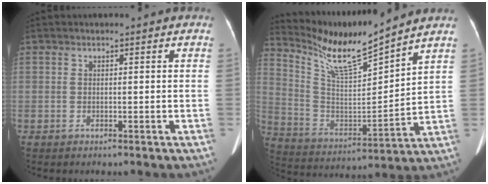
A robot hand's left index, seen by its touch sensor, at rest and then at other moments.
{"total": 12.4, "force": [11.5, -0.4, 4.7], "torque": [-0.108, -0.008, 0.221]}